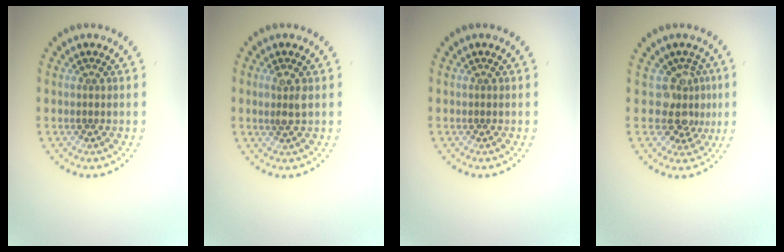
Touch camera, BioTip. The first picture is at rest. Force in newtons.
{"total": 1.7, "press": 1.6, "slide": 0.4}
{"total": 0.0}
{"total": 3.4, "press": 2.6, "slide": 2.3}